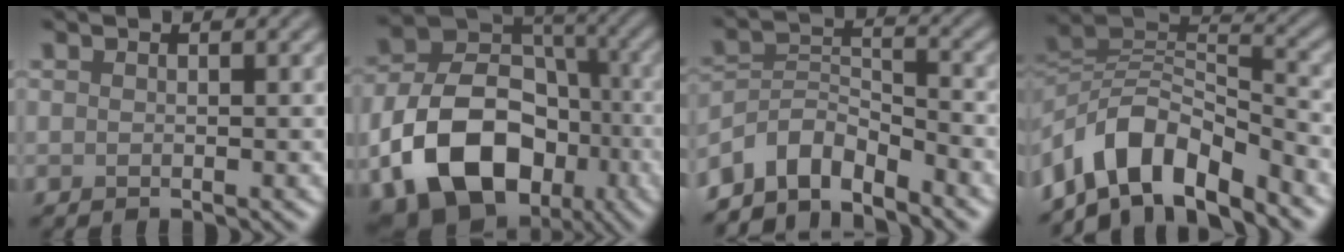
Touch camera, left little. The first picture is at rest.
{"total": 13.0, "force": [-4.4, 9.3, 8.0], "torque": [-0.157, -0.017, -0.077]}
{"total": 5.3, "force": [-4.6, 1.9, 1.8], "torque": [-0.022, -0.001, -0.093]}
{"total": 8.5, "force": [-5.4, 3.9, 5.3], "torque": [-0.076, 0.005, -0.106]}